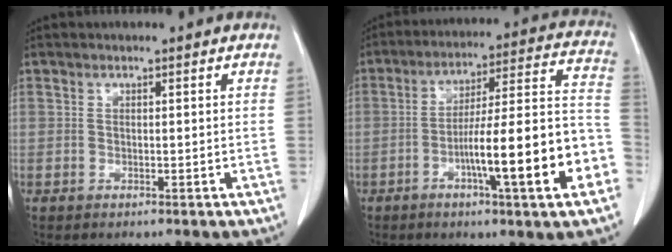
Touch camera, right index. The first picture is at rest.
{"total": 18.3, "force": [-6.4, 0.8, 17.1], "torque": [-0.219, 0.017, -0.095]}